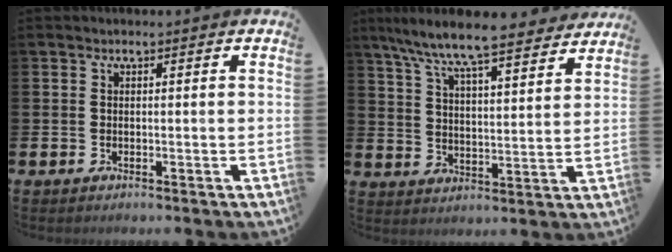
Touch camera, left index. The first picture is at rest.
{"total": 9.1, "force": [8.6, 0.6, 3.1], "torque": [-0.085, -0.061, 0.147]}